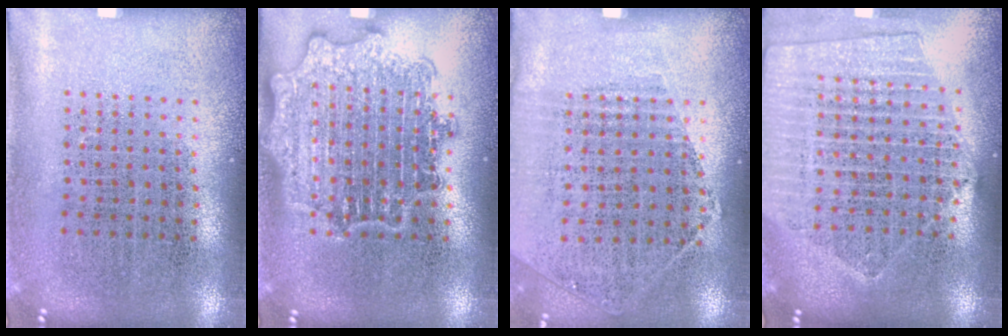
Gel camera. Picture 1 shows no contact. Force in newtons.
{"total": 3.1, "press": 3.0, "slide": 0.5}
{"total": 1.2, "press": 1.0, "slide": 0.6}
{"total": 2.0, "press": 1.9, "slide": 0.8}